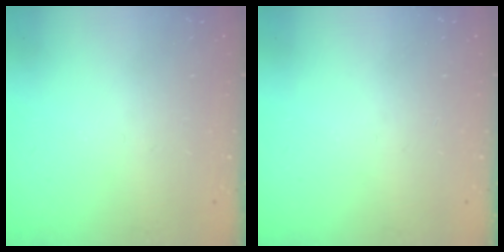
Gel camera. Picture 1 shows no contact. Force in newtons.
{"total": 0.0}